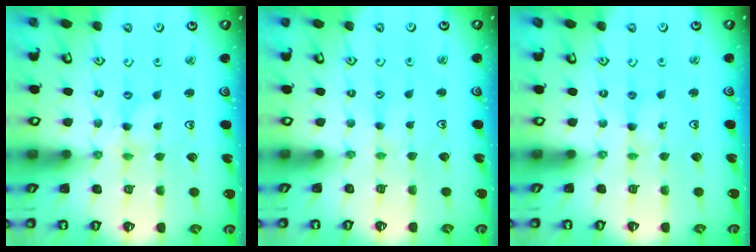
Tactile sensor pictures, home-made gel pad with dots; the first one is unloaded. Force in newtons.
{"total": 1.7, "press": 1.7, "slide": 0.4}
{"total": 2.5, "press": 2.5, "slide": 0.3}